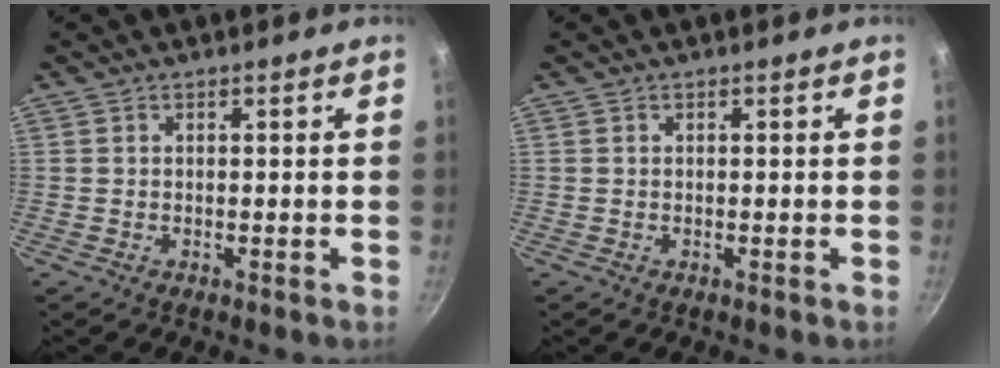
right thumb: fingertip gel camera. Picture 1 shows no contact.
{"total": 0.0}